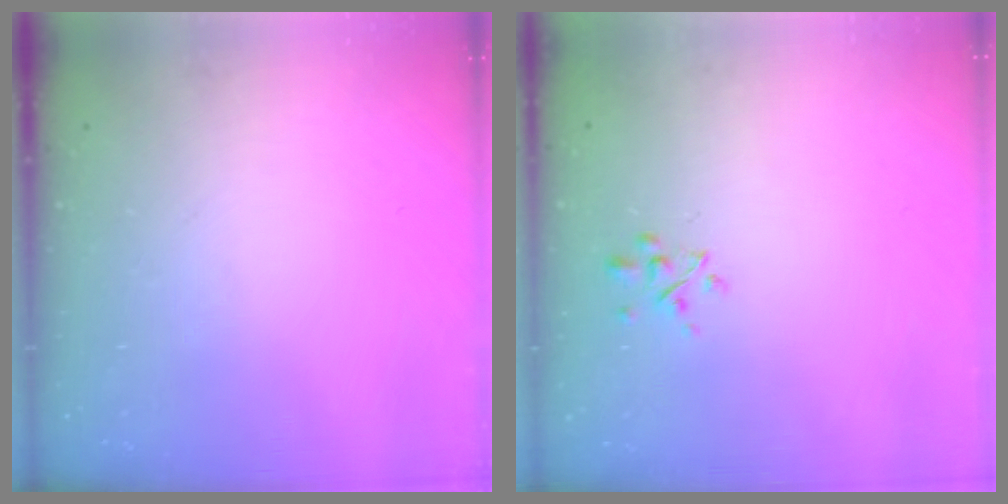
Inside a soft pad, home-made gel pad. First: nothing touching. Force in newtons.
{"total": 2.8, "press": 2.7, "slide": 0.9}